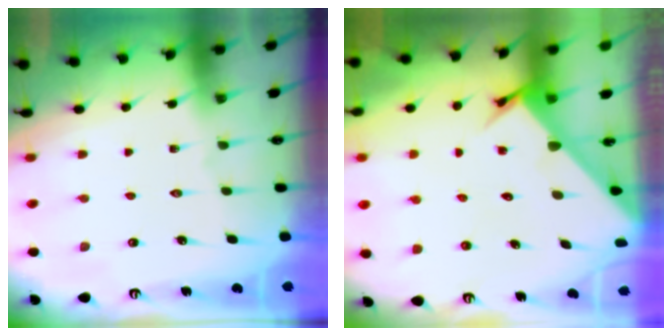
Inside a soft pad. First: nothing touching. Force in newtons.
{"total": 3.5, "press": 3.5, "slide": 0.2}